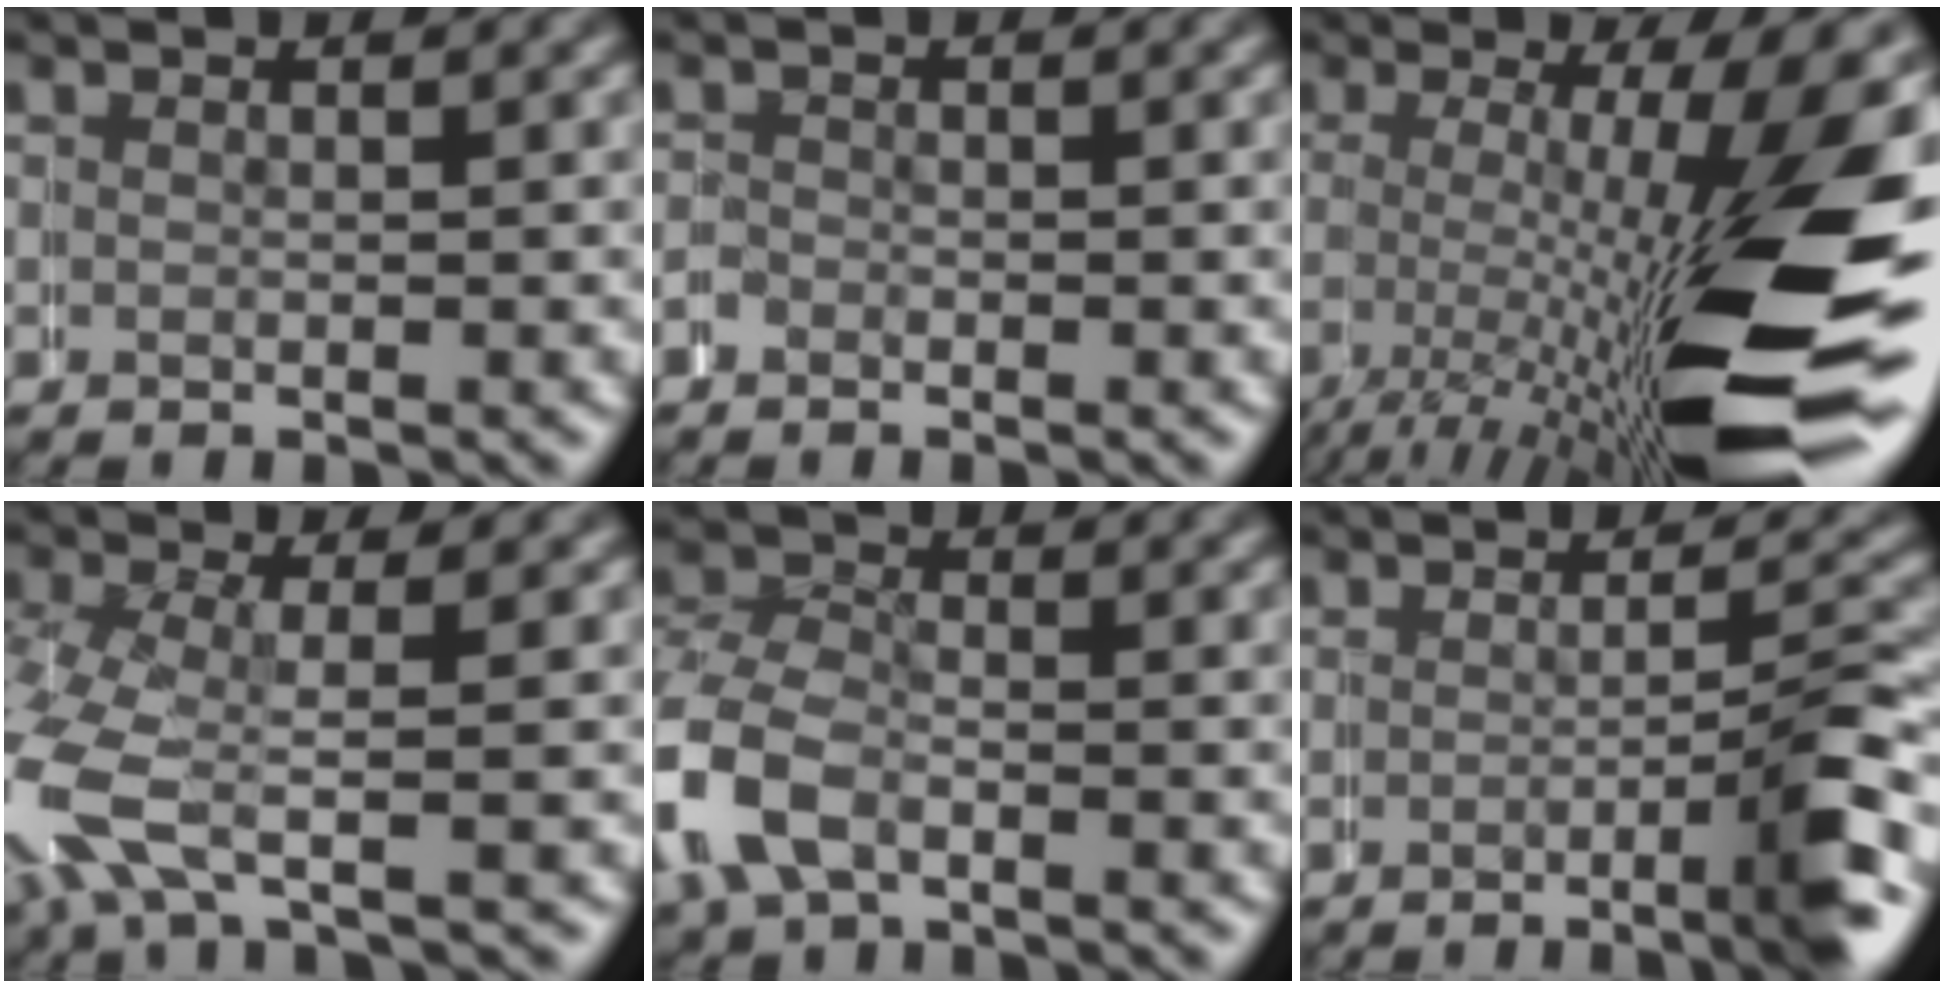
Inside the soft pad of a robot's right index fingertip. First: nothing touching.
{"total": 1.0, "force": [-0.8, 0.6, -0.1], "torque": [-0.001, 0.001, -0.017]}
{"total": 16.2, "force": [-2.5, 5.6, 15.0], "torque": [-0.227, -0.019, -0.018]}
{"total": 5.2, "force": [-1.2, 2.9, 4.2], "torque": [-0.126, -0.018, -0.012]}
{"total": 6.7, "force": [-2.1, 5.3, 3.4], "torque": [-0.116, -0.016, -0.032]}
{"total": 5.7, "force": [-2.5, 1.3, 5.0], "torque": [-0.058, 0.007, -0.043]}